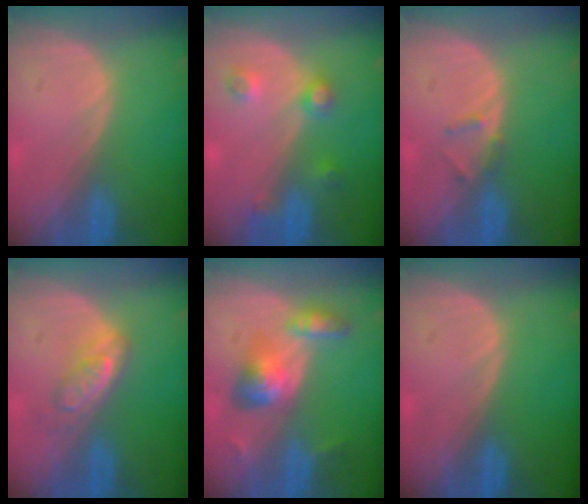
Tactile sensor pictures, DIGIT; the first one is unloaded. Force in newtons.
{"total": 4.2, "press": 3.7, "slide": 1.9}
{"total": 1.8, "press": 1.5, "slide": 0.9}
{"total": 4.8, "press": 4.5, "slide": 1.5}
{"total": 6.3, "press": 5.8, "slide": 2.4}
{"total": 0.0}